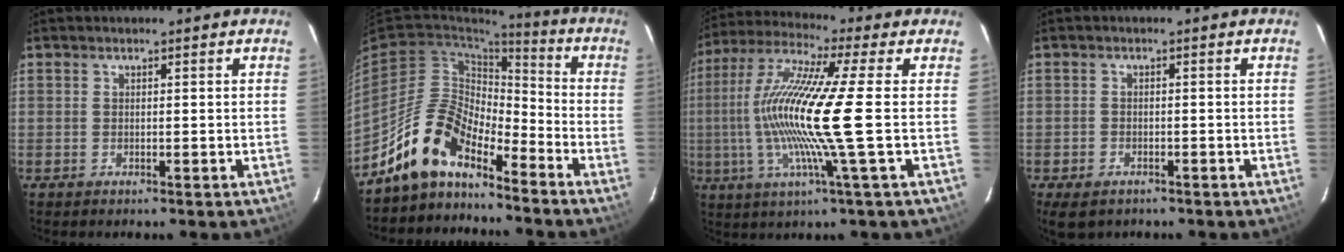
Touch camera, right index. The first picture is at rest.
{"total": 12.7, "force": [-10.5, 4.5, 5.6], "torque": [-0.113, 0.021, -0.206]}
{"total": 16.2, "force": [-1.5, -1.8, 16.1], "torque": [-0.315, -0.005, -0.035]}
{"total": 4.7, "force": [-3.1, 2.8, 2.0], "torque": [-0.051, -0.012, -0.048]}